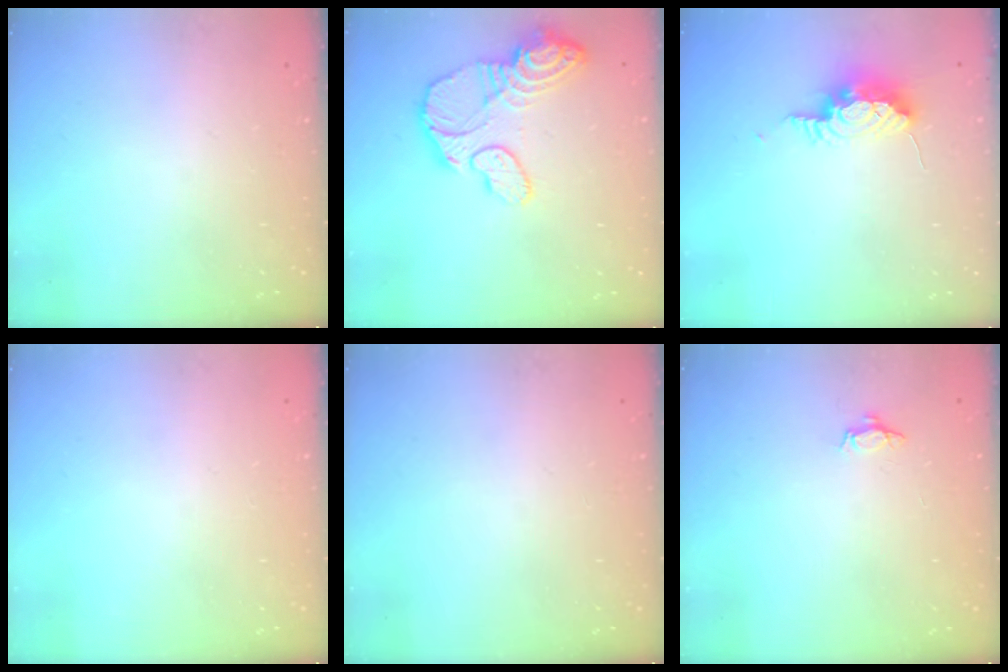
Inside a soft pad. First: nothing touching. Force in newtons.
{"total": 15.7, "press": 15.6, "slide": 1.7}
{"total": 9.4, "press": 8.8, "slide": 3.4}
{"total": 0.0}
{"total": 0.0}
{"total": 3.6, "press": 3.6, "slide": 0.4}